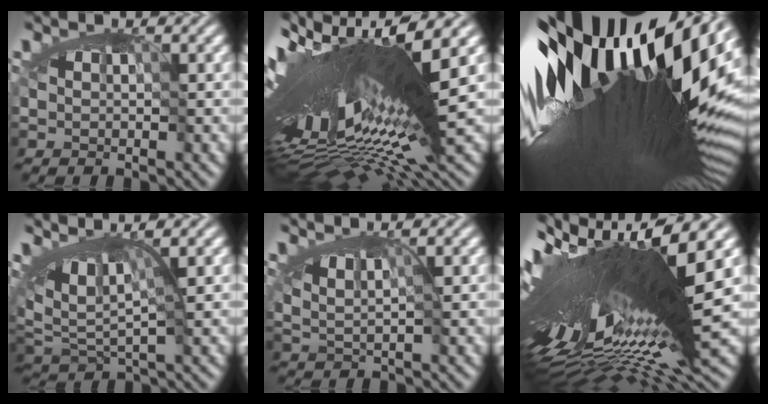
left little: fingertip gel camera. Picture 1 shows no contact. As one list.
[{"total": 15.9, "force": [-0.2, 3.8, 15.4], "torque": [-0.283, 0.002, -0.020]}, {"total": 18.3, "force": [1.7, 5.1, 17.5], "torque": [-0.303, -0.005, 0.014]}, {"total": 7.2, "force": [1.9, 2.3, 6.5], "torque": [-0.105, 0.012, 0.021]}, {"total": 1.4, "force": [0.1, 0.4, 1.3], "torque": [-0.012, 0.002, -0.004]}, {"total": 16.6, "force": [-0.6, 3.4, 16.2], "torque": [-0.284, -0.003, -0.027]}]